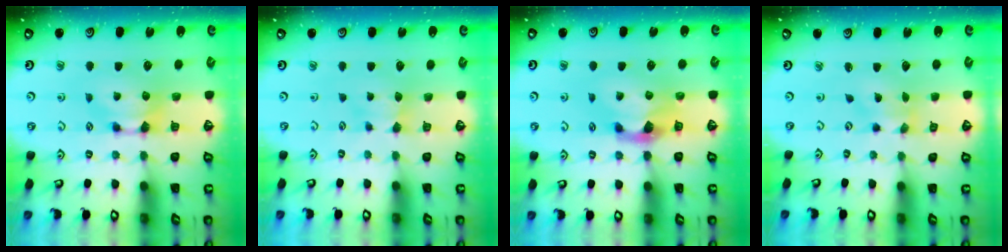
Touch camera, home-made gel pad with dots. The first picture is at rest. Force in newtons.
{"total": 2.9, "press": 2.9, "slide": 0.3}
{"total": 2.3, "press": 2.1, "slide": 0.8}
{"total": 2.1, "press": 1.7, "slide": 1.2}